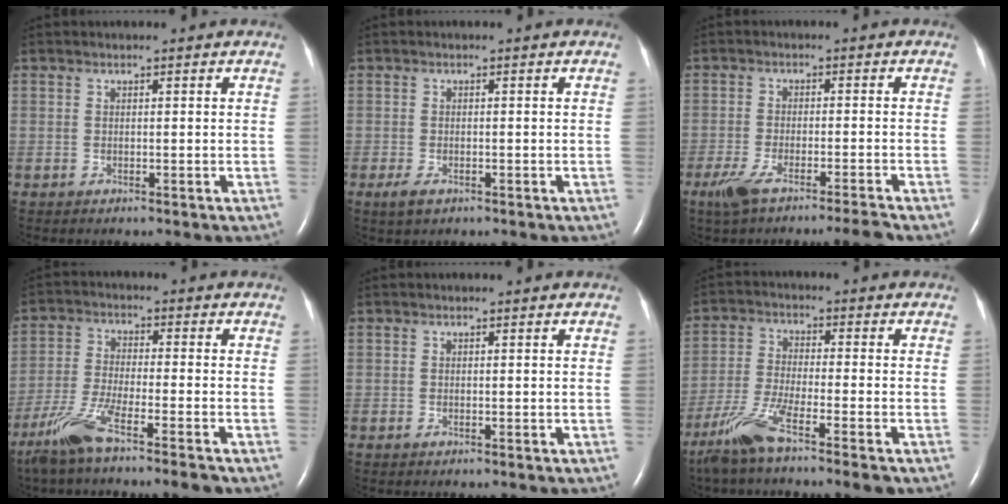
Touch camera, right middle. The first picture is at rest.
{"total": 2.1, "force": [-1.1, 1.0, 1.5], "torque": [-0.036, -0.002, -0.018]}
{"total": 7.0, "force": [-5.4, -0.4, 4.5], "torque": [-0.081, -0.015, -0.097]}
{"total": 8.6, "force": [-6.2, 0.0, 6.0], "torque": [-0.128, -0.020, -0.121]}
{"total": 0.0}
{"total": 8.4, "force": [-5.9, 0.0, 6.1], "torque": [-0.130, -0.022, -0.116]}